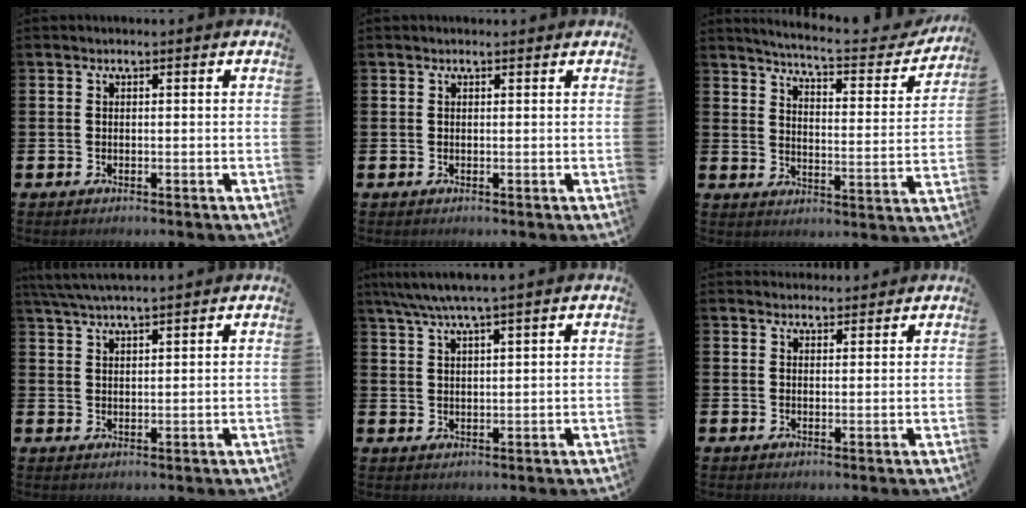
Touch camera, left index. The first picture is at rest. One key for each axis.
{"total": 0.0}
{"total": 5.8, "fx": 5.5, "fy": 0.2, "fz": 1.7, "tx": -0.047, "ty": -0.048, "tz": 0.087}
{"total": 4.2, "fx": 3.9, "fy": 0.1, "fz": 1.4, "tx": -0.045, "ty": -0.008, "tz": 0.074}
{"total": 4.5, "fx": 3.8, "fy": -0.2, "fz": 2.3, "tx": -0.061, "ty": -0.005, "tz": 0.070}
{"total": 2.4, "fx": 2.3, "fy": 0.6, "fz": -0.1, "tx": 0.006, "ty": -0.010, "tz": 0.040}